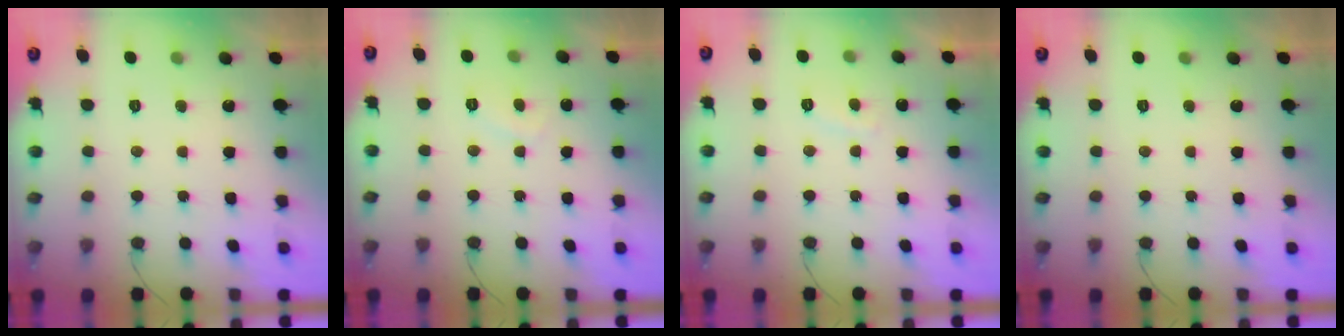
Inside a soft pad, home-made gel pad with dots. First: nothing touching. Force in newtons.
{"total": 1.8, "press": 1.7, "slide": 0.7}
{"total": 2.5, "press": 2.4, "slide": 0.8}
{"total": 0.0}